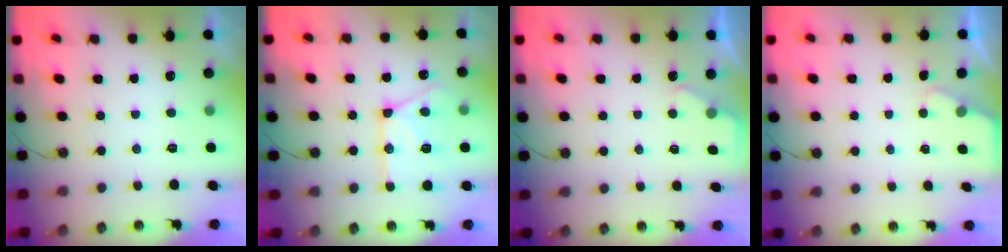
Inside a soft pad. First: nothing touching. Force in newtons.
{"total": 15.6, "press": 15.5, "slide": 1.8}
{"total": 1.9, "press": 1.9, "slide": 0.3}
{"total": 1.5, "press": 1.5, "slide": 0.3}